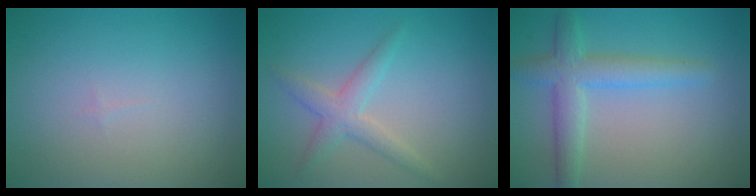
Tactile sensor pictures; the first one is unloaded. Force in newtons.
{"total": 2.5, "press": 2.5, "slide": 0.1}
{"total": 4.0, "press": 4.0, "slide": 0.1}